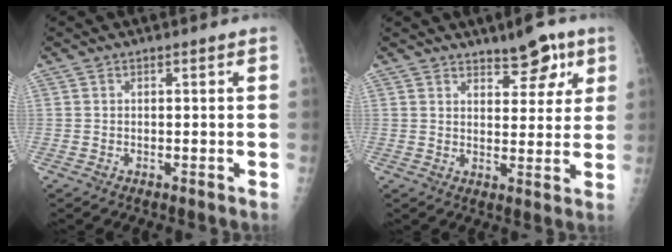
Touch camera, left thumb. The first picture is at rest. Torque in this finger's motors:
{"motor_torque": [-0.25, -0.08, 0.18, 0.17, 0.00]}